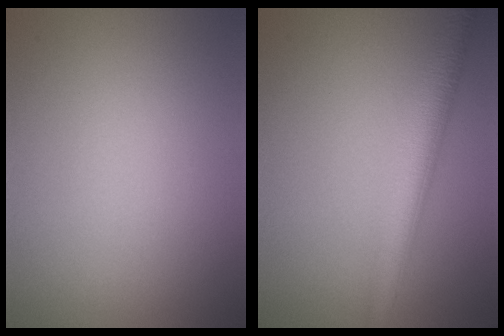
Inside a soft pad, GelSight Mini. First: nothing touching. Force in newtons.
{"total": 4.5, "press": 4.5, "slide": 0.2}